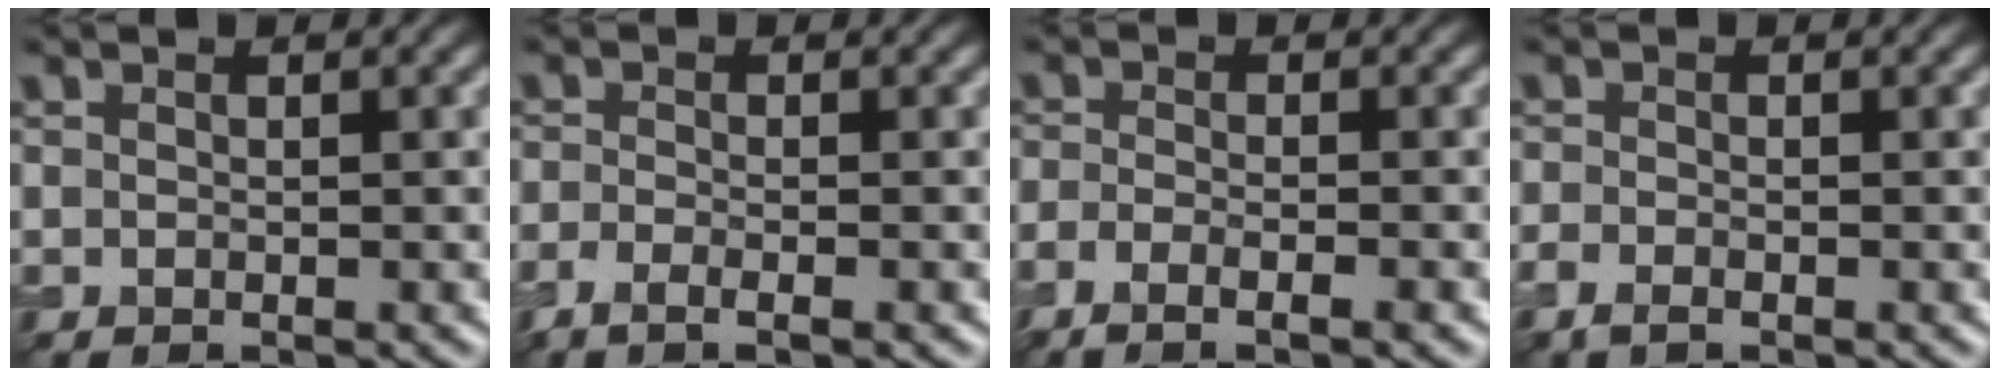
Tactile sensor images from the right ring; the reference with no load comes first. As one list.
[{"total": 2.2, "force": [-1.5, 0.3, 1.6], "torque": [-0.034, -0.004, -0.027]}, {"total": 3.7, "force": [-2.5, 0.8, 2.6], "torque": [-0.045, -0.003, -0.044]}, {"total": 1.2, "force": [-1.0, 0.4, 0.7], "torque": [-0.015, -0.003, -0.023]}]